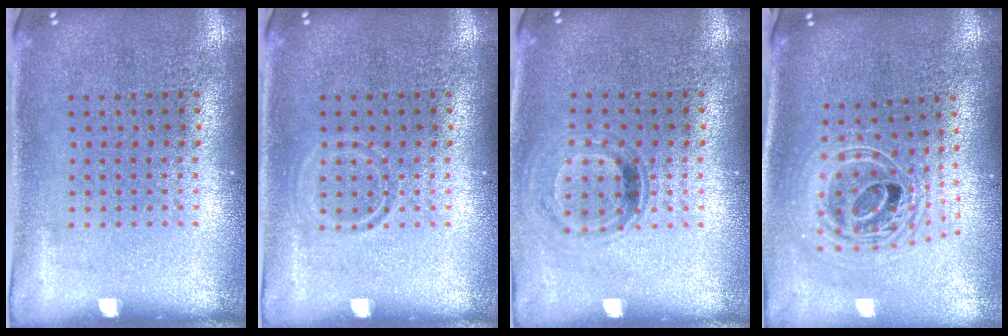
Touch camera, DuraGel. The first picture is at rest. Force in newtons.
{"total": 0.9, "press": 0.9, "slide": 0.2}
{"total": 0.9, "press": 0.8, "slide": 0.4}
{"total": 2.4, "press": 1.8, "slide": 1.6}